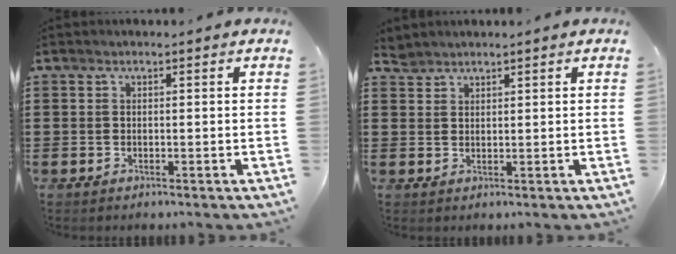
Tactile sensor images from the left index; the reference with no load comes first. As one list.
[{"total": 1.8, "force": [1.7, 0.4, 0.0], "torque": [-0.006, 0.001, 0.035]}]